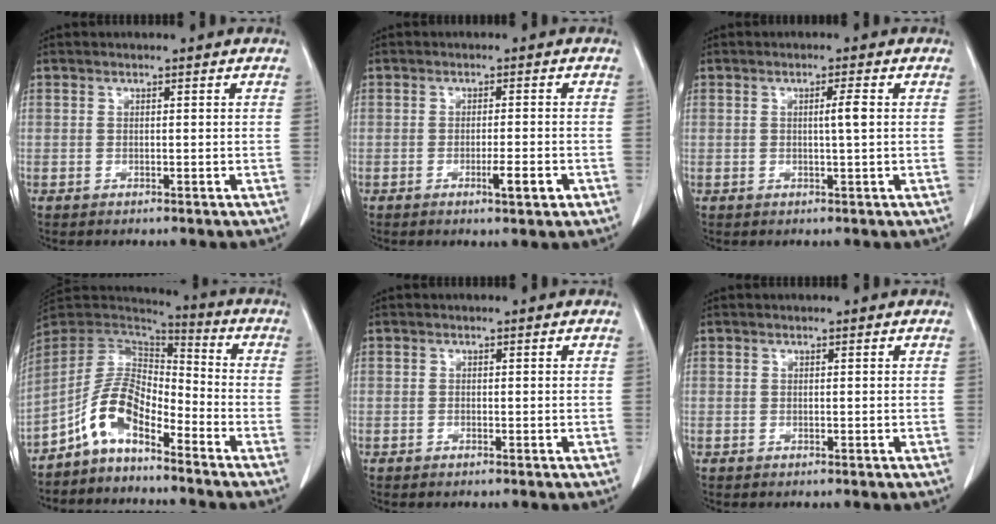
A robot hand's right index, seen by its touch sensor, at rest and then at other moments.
{"total": 3.5, "force": [-1.5, 0.3, 3.1], "torque": [-0.049, -0.004, -0.022]}
{"total": 2.2, "force": [0.2, -0.3, 2.2], "torque": [-0.038, -0.001, 0.002]}
{"total": 9.3, "force": [-5.8, 3.8, 6.2], "torque": [-0.131, 0.026, -0.116]}
{"total": 0.0}
{"total": 0.0}